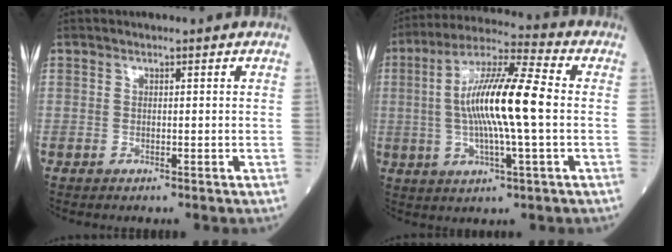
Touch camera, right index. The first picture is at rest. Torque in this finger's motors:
{"motor_torque": [2.14, 0.00, 0.83, 0.21]}